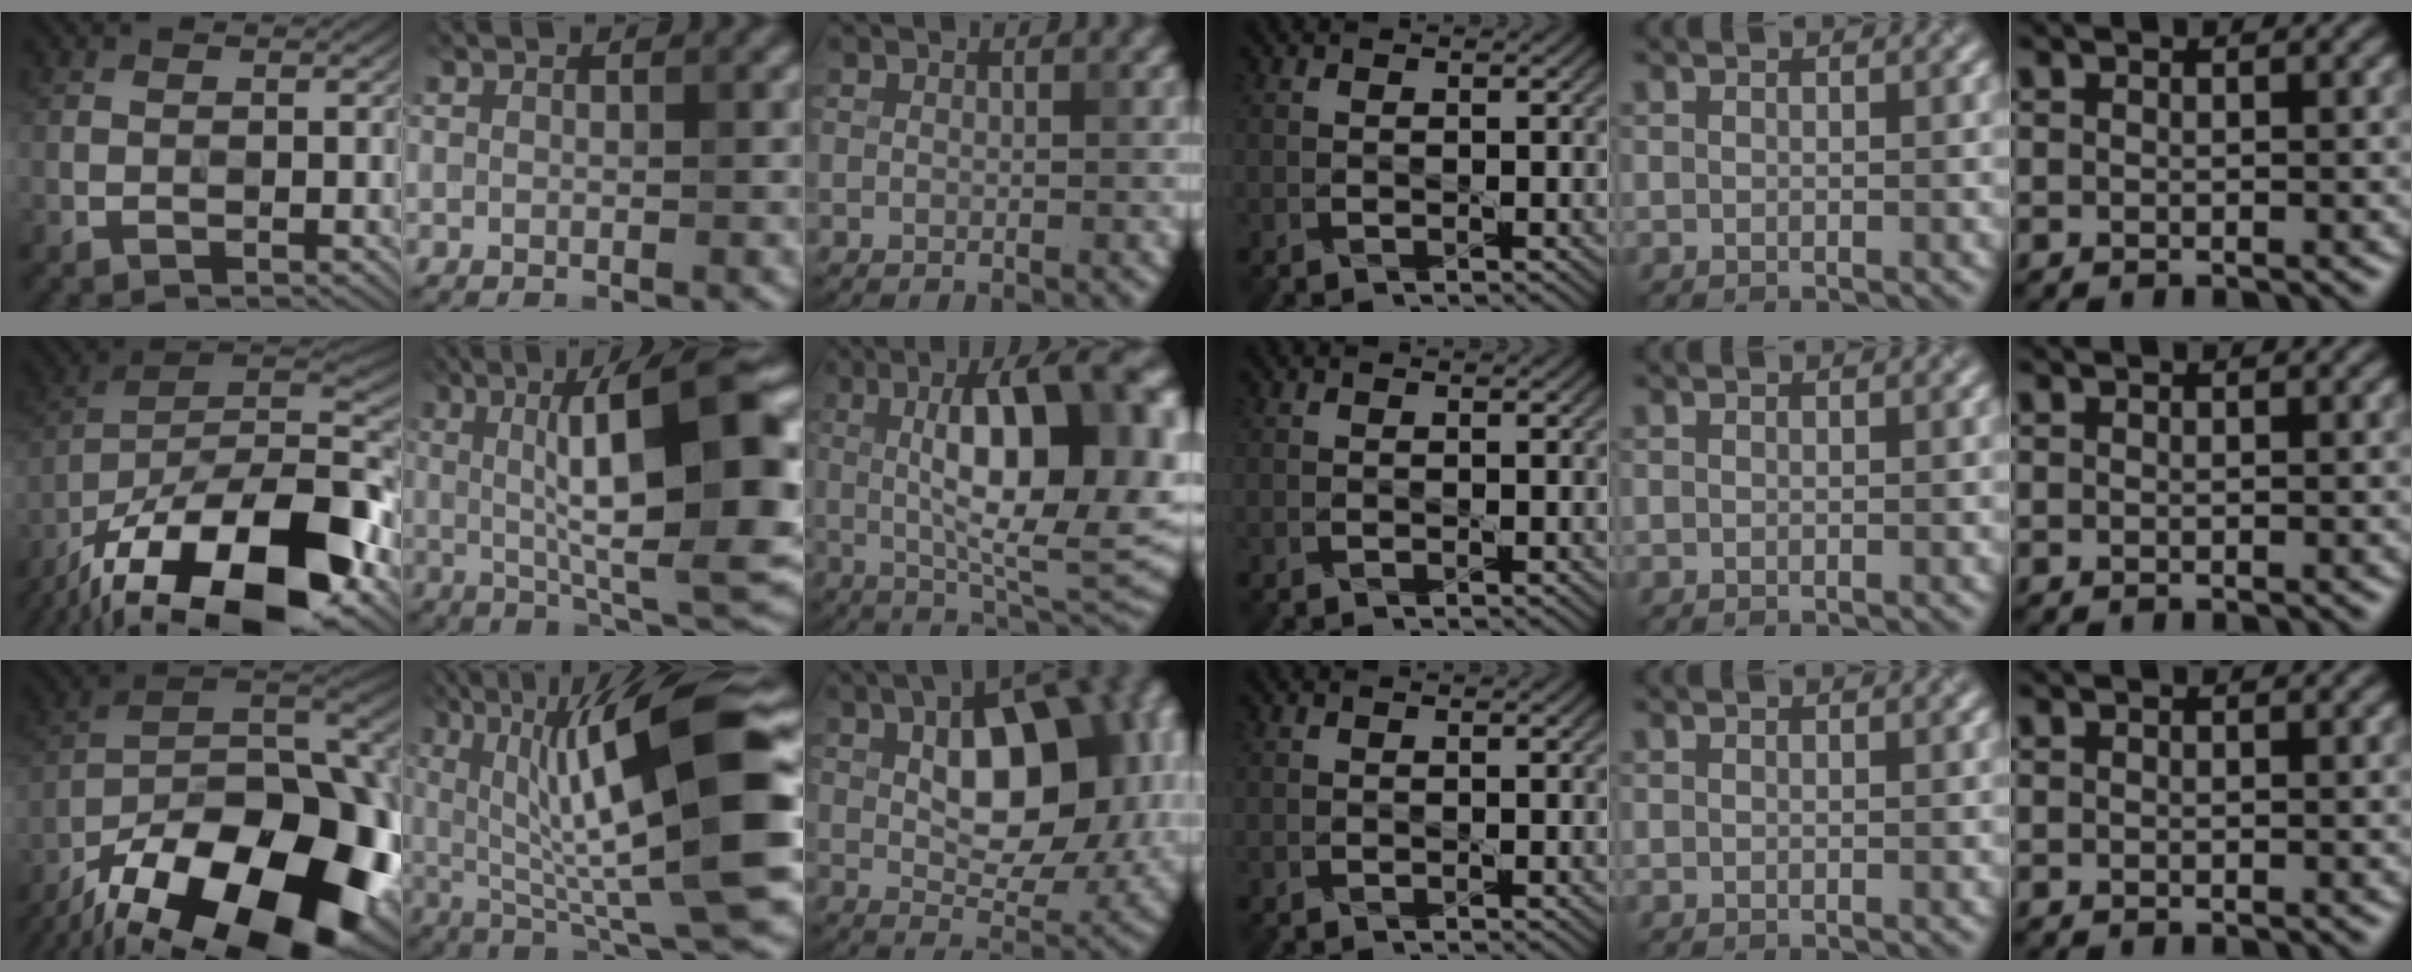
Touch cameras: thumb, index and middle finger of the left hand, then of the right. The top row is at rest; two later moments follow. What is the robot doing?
{"motion": "assemble", "object": "legos"}